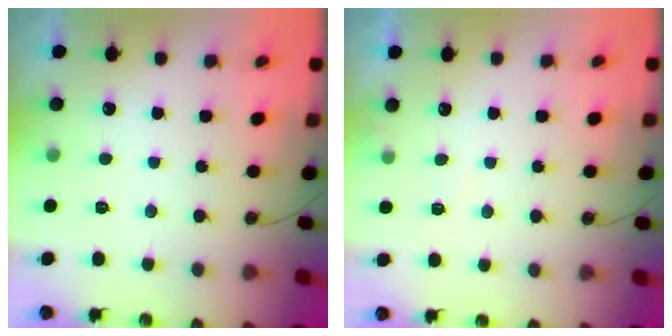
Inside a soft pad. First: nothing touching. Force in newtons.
{"total": 5.4, "press": 5.3, "slide": 0.6}